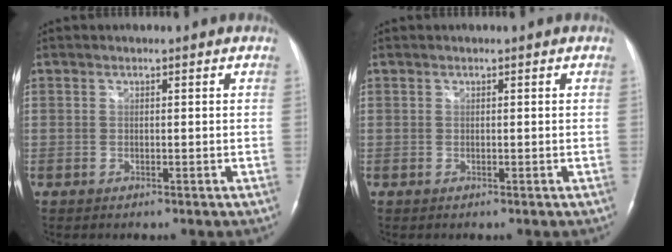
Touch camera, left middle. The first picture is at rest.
{"total": 0.0}